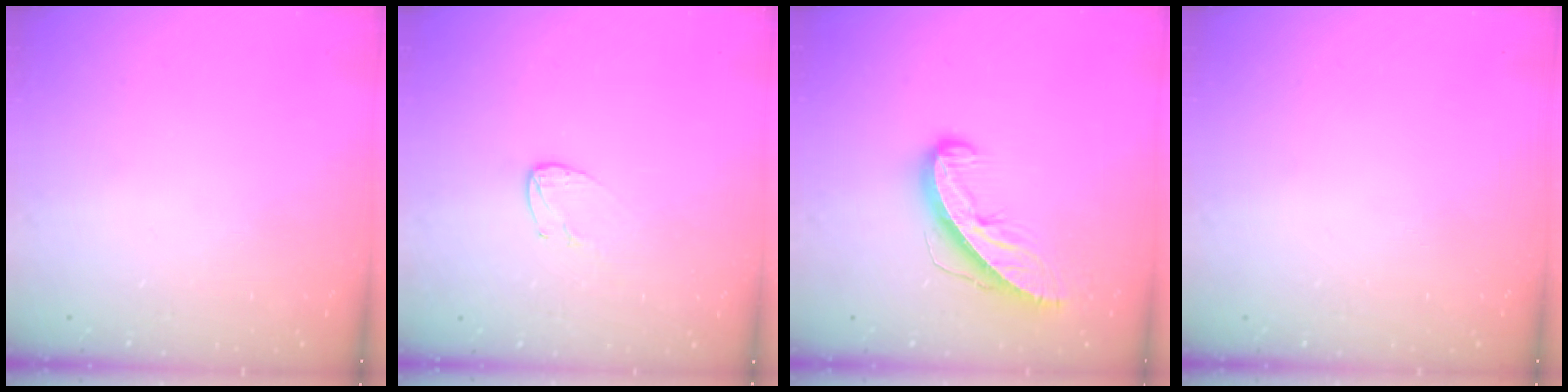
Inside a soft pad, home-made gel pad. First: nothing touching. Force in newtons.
{"total": 3.7, "press": 3.6, "slide": 0.3}
{"total": 9.3, "press": 9.2, "slide": 0.6}
{"total": 0.0}